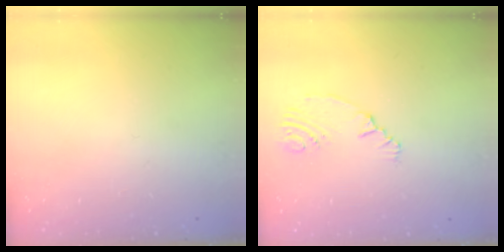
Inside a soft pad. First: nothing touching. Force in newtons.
{"total": 3.8, "press": 2.5, "slide": 2.9}